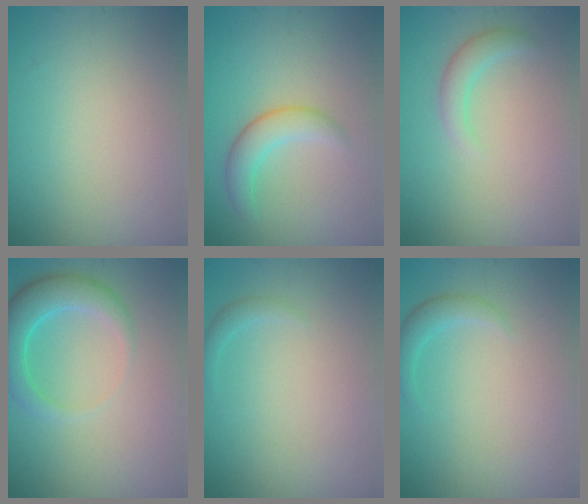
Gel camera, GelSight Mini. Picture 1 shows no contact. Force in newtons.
{"total": 2.9, "press": 2.9, "slide": 0.1}
{"total": 1.9, "press": 1.9, "slide": 0.1}
{"total": 4.2, "press": 4.2, "slide": 0.3}
{"total": 0.9, "press": 0.9, "slide": 0.0}
{"total": 1.6, "press": 1.6, "slide": 0.1}